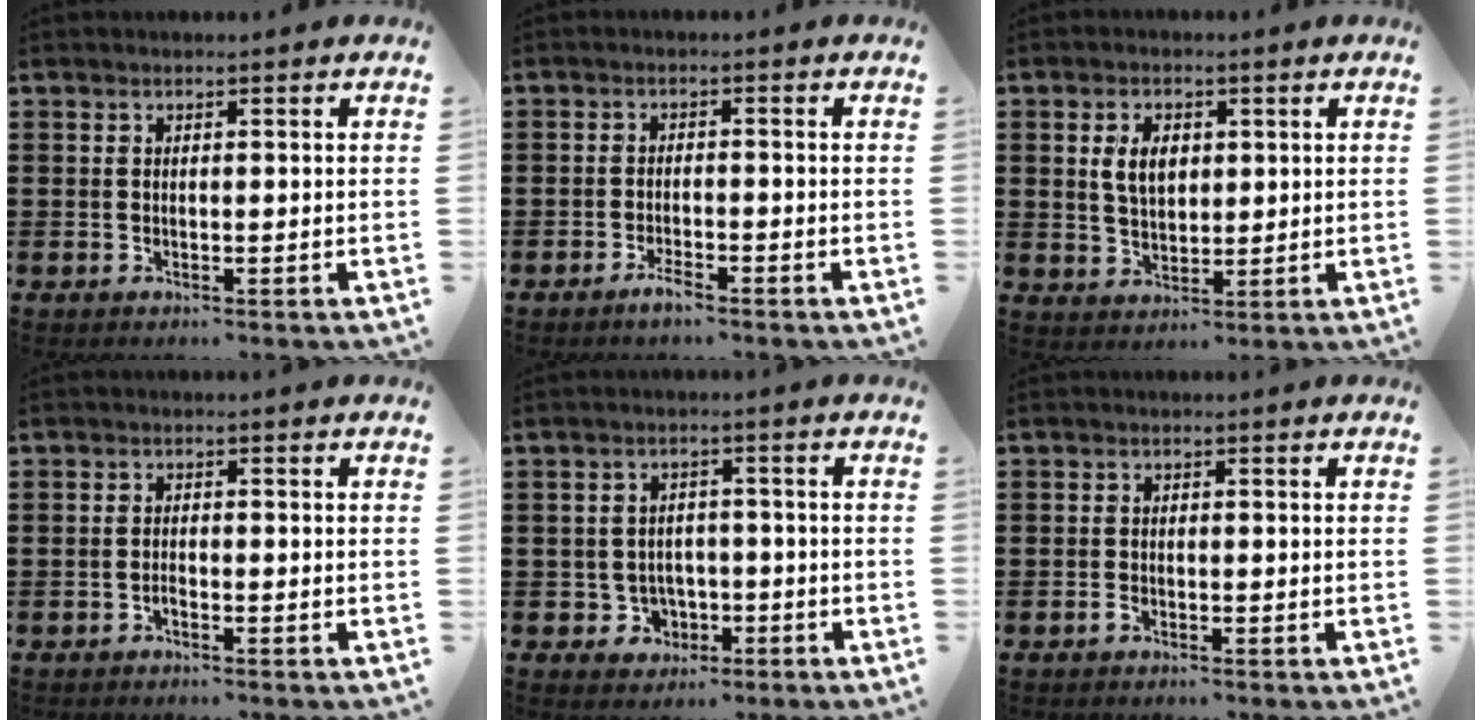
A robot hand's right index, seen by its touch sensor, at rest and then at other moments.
{"total": 2.3, "force": [-1.8, 0.4, 1.4], "torque": [-0.024, 0.003, -0.032]}
{"total": 4.7, "force": [1.1, 3.0, 3.4], "torque": [-0.068, 0.009, 0.015]}
{"total": 0.8, "force": [-0.7, 0.2, 0.4], "torque": [-0.009, -0.003, -0.012]}
{"total": 3.5, "force": [-1.3, 3.2, 0.7], "torque": [-0.025, 0.007, -0.027]}
{"total": 0.9, "force": [-0.6, 0.4, 0.5], "torque": [-0.014, -0.003, -0.011]}